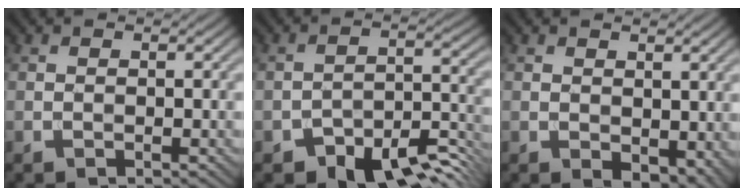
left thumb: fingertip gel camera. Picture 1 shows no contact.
{"total": 10.3, "force": [-7.7, 4.6, 5.1], "torque": [-0.068, -0.013, -0.117]}
{"total": 3.9, "force": [0.0, 2.5, 3.0], "torque": [-0.047, -0.016, 0.007]}